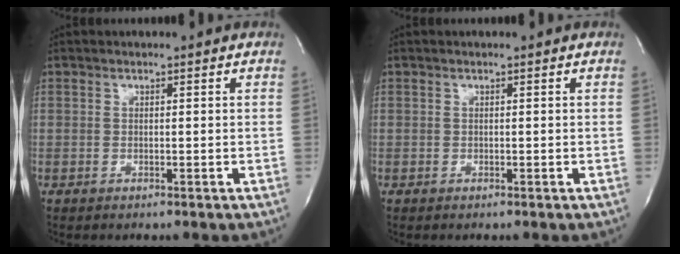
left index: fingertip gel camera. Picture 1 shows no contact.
{"total": 0.0}